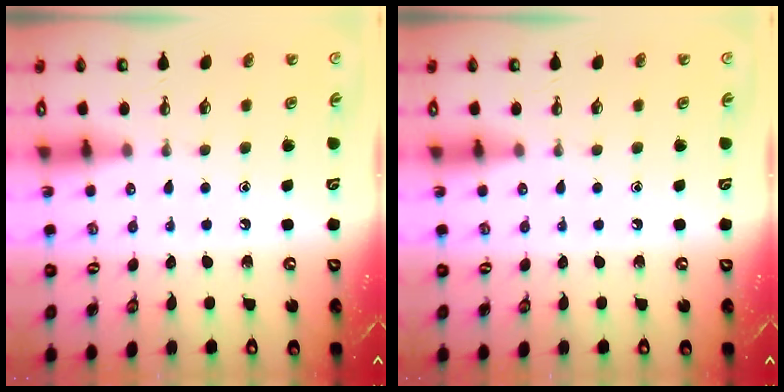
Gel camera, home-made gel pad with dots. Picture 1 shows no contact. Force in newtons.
{"total": 0.0}